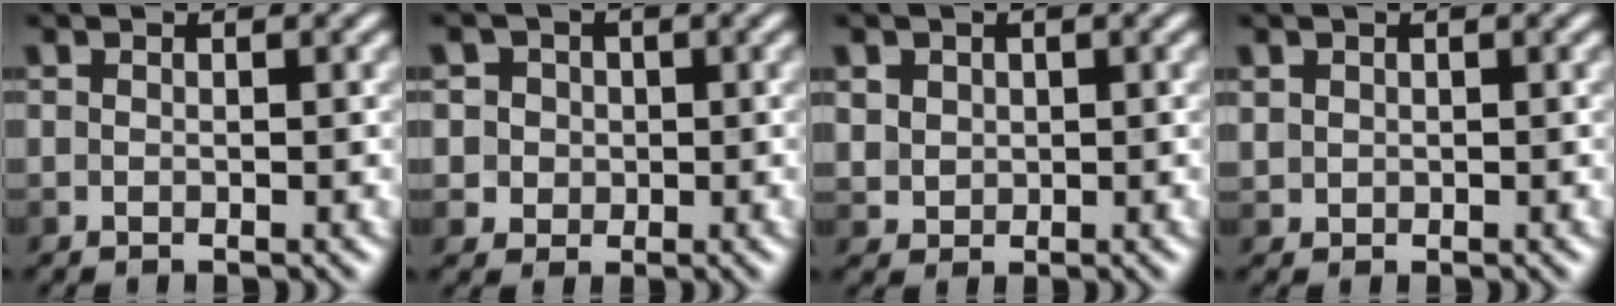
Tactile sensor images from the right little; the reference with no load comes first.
{"total": 4.6, "force": [1.9, 4.0, 1.4], "torque": [-0.043, 0.004, 0.019]}
{"total": 1.8, "force": [0.7, 1.6, 0.4], "torque": [-0.025, -0.006, 0.018]}
{"total": 1.0, "force": [0.6, 0.9, 0.1], "torque": [-0.014, -0.002, 0.012]}